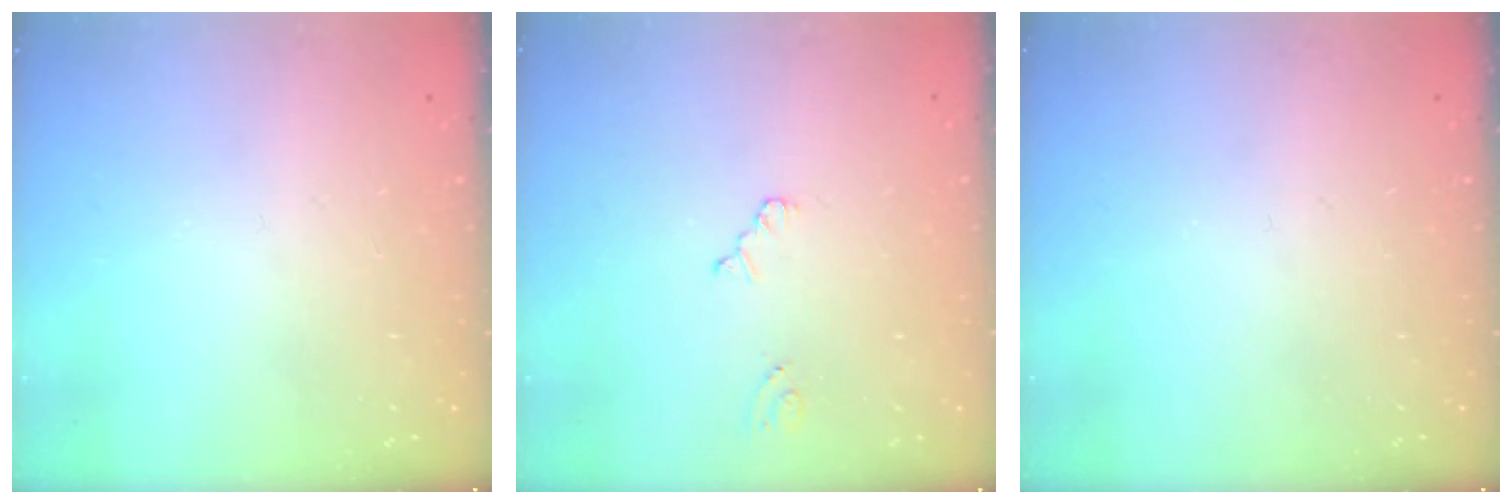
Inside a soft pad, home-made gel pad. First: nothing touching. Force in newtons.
{"total": 2.2, "press": 2.2, "slide": 0.4}
{"total": 0.0}